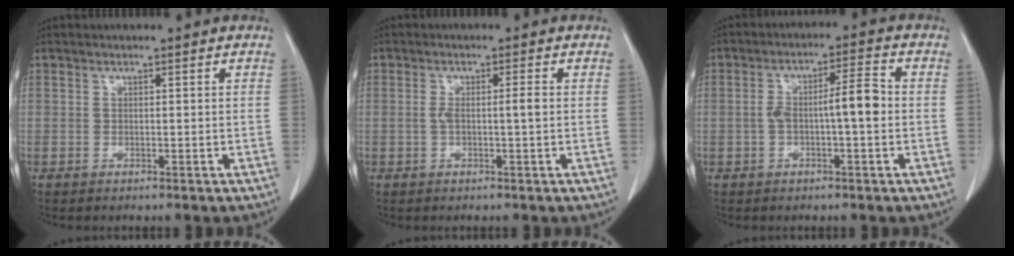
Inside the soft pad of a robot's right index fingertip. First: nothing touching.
{"total": 2.6, "force": [-0.2, 0.1, 2.6], "torque": [-0.051, 0.004, -0.001]}
{"total": 6.5, "force": [-0.7, 0.9, 6.4], "torque": [-0.113, 0.021, -0.012]}